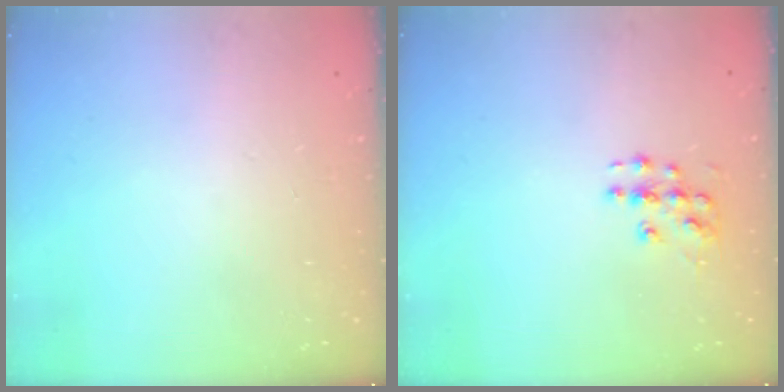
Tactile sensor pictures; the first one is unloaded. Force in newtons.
{"total": 6.1, "press": 6.1, "slide": 0.4}